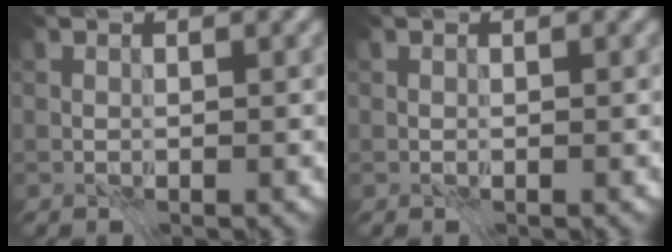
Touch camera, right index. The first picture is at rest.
{"total": 0.0}